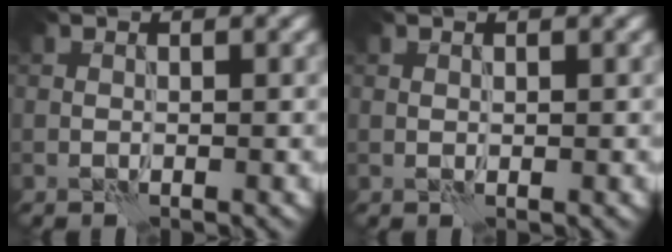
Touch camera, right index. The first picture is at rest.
{"total": 0.0}